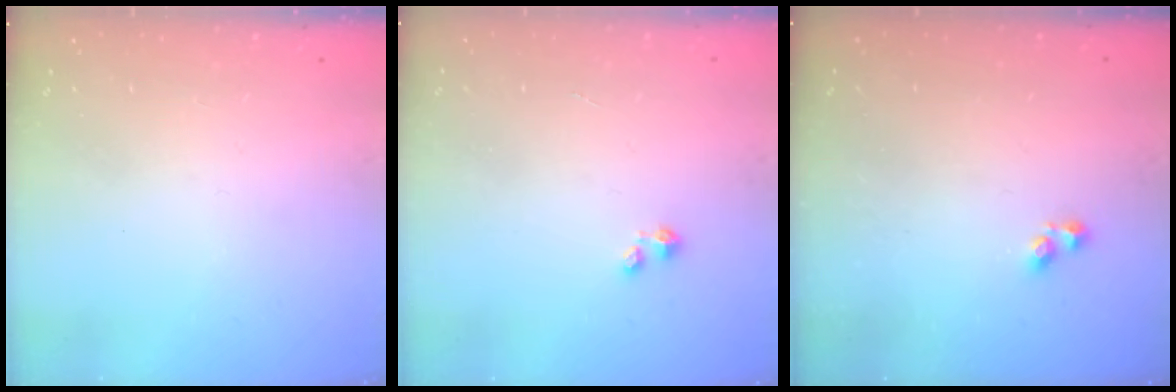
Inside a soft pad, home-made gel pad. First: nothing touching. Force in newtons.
{"total": 0.0}
{"total": 1.6, "press": 1.5, "slide": 0.3}